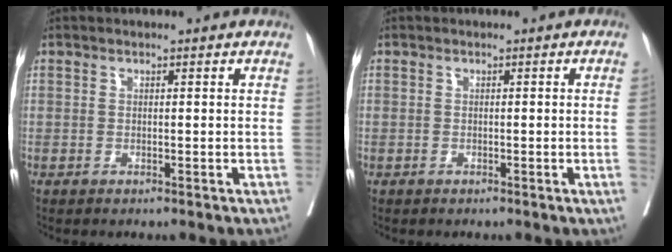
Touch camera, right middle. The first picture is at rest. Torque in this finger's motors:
{"motor_torque": [0.28, -0.27, -1.04, -0.21]}